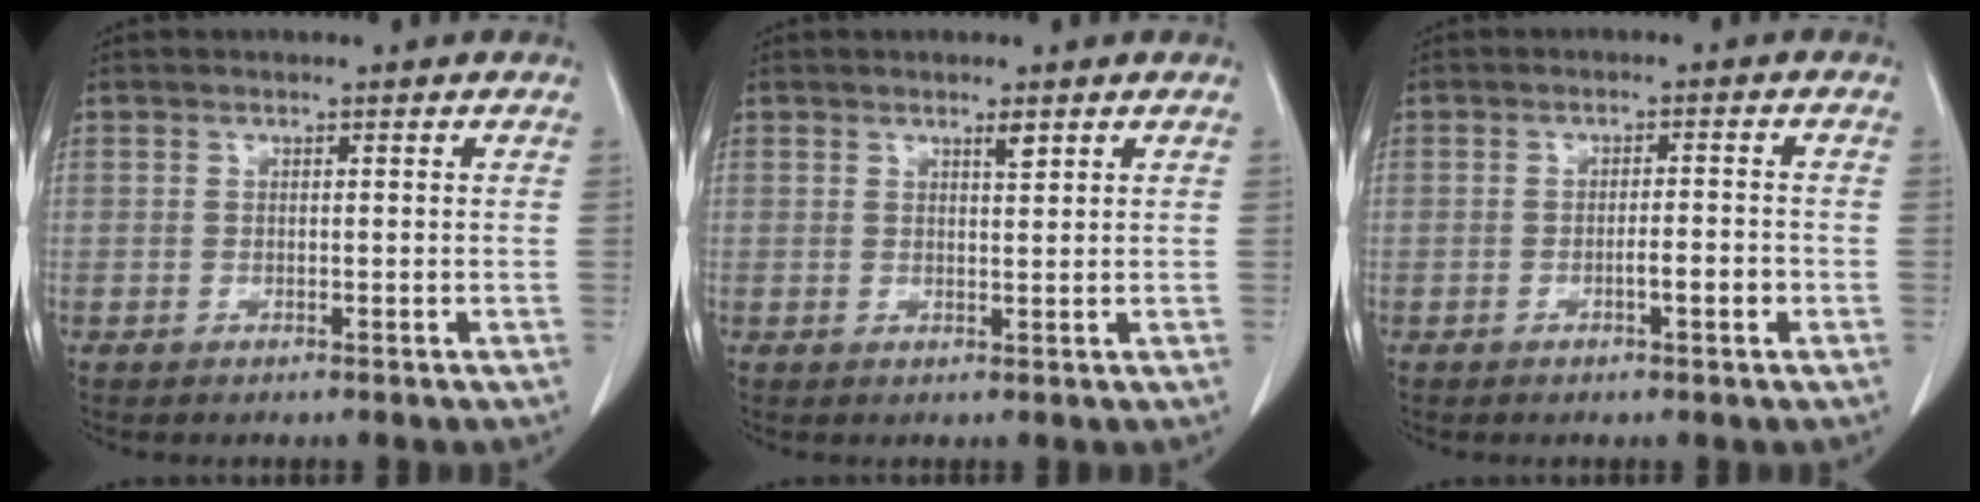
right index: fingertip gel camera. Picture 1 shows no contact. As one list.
[{"total": 1.4, "force": [1.0, 0.1, 1.0], "torque": [-0.019, -0.005, 0.016]}, {"total": 2.9, "force": [-1.1, 0.4, 2.7], "torque": [-0.043, 0.001, -0.017]}]